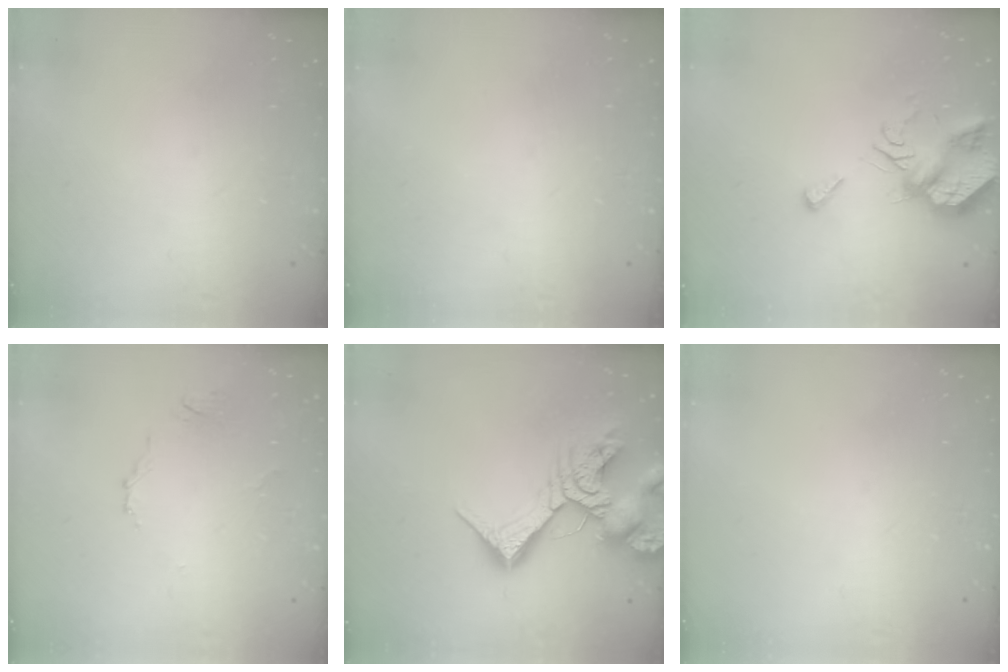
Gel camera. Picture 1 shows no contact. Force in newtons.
{"total": 0.0}
{"total": 9.2, "press": 9.2, "slide": 0.9}
{"total": 2.7, "press": 2.6, "slide": 0.5}
{"total": 15.0, "press": 14.9, "slide": 1.8}
{"total": 0.0}